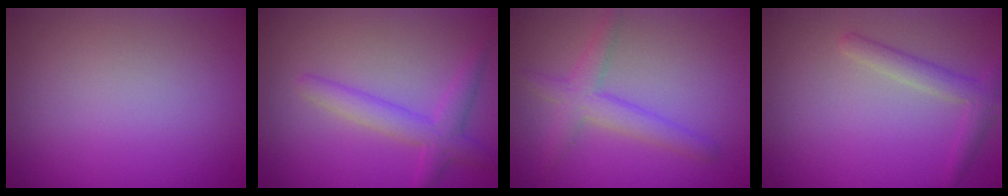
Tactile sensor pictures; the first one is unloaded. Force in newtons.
{"total": 2.1, "press": 2.1, "slide": 0.1}
{"total": 3.0, "press": 3.0, "slide": 0.2}
{"total": 2.2, "press": 2.2, "slide": 0.1}